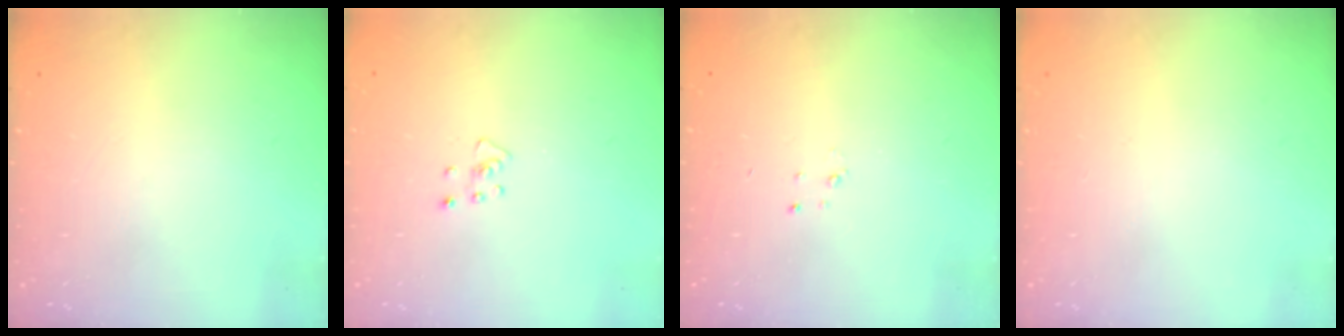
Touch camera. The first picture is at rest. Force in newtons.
{"total": 3.6, "press": 3.6, "slide": 0.2}
{"total": 2.3, "press": 2.3, "slide": 0.3}
{"total": 0.0}